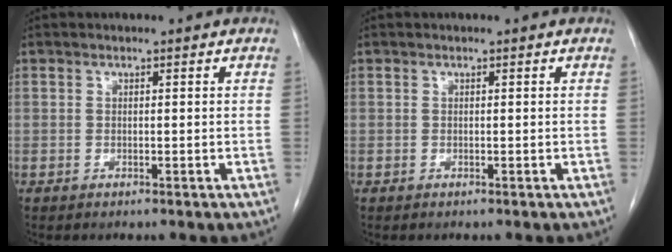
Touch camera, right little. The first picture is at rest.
{"total": 0.0}